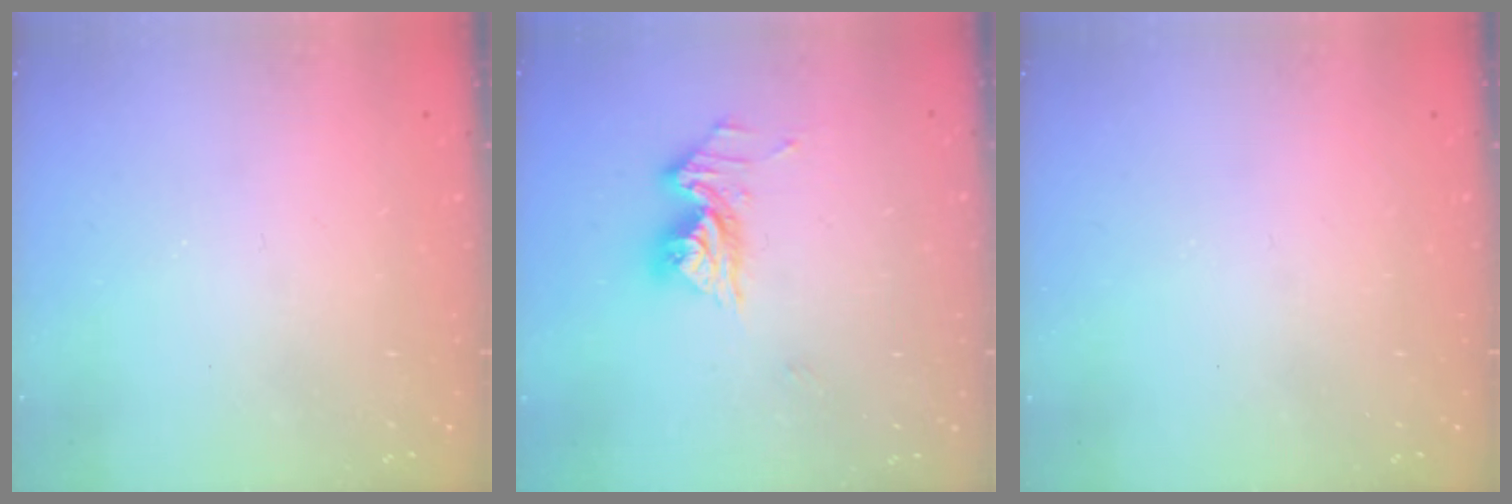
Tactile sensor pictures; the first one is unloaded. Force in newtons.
{"total": 11.2, "press": 11.1, "slide": 1.1}
{"total": 0.0}